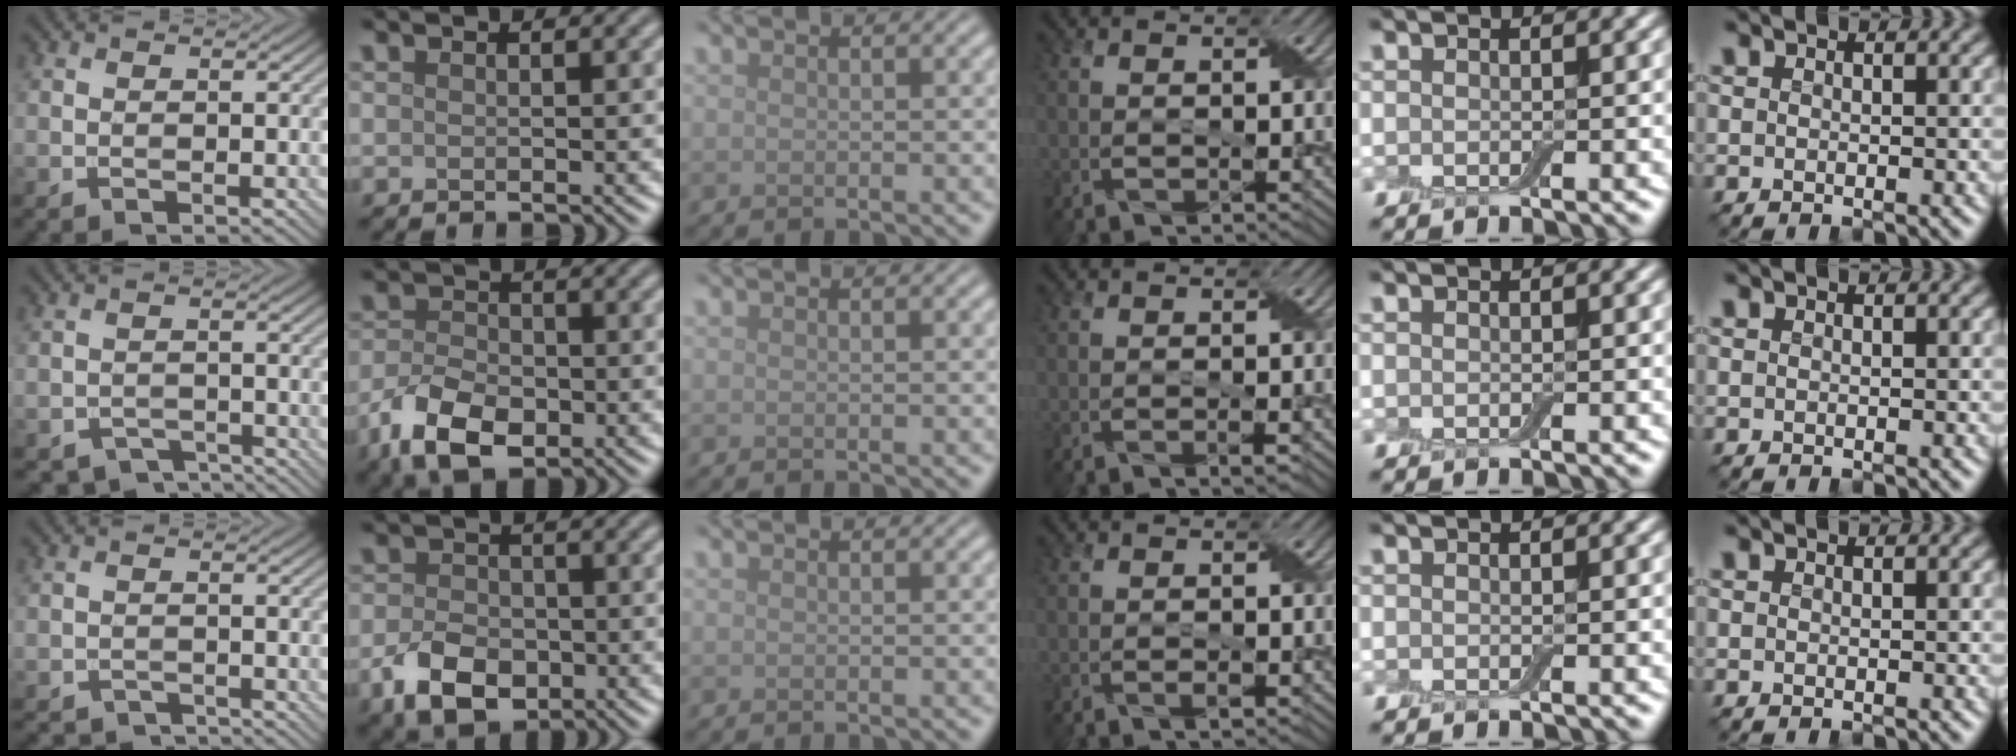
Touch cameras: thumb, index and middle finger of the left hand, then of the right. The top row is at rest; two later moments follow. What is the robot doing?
{"motion": "peel", "object": "small bumper sticker"}